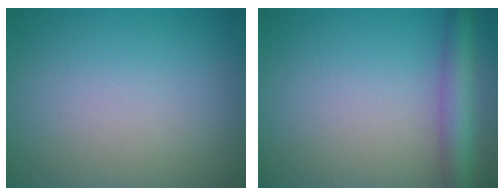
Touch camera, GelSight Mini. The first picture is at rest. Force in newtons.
{"total": 4.4, "press": 4.4, "slide": 0.1}